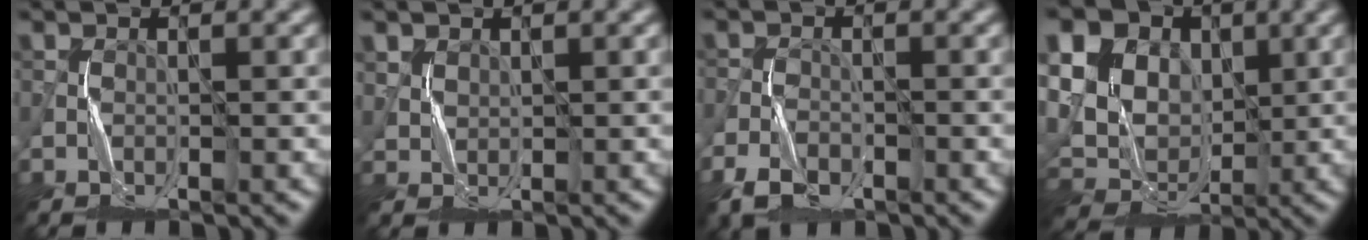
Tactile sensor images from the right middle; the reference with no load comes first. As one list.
[{"total": 1.6, "force": [1.3, 0.9, 0.3], "torque": [-0.010, -0.001, 0.031]}, {"total": 3.4, "force": [-2.2, 1.9, 1.8], "torque": [-0.035, -0.006, -0.050]}, {"total": 17.6, "force": [5.6, 14.2, 8.7], "torque": [-0.206, 0.022, 0.091]}]